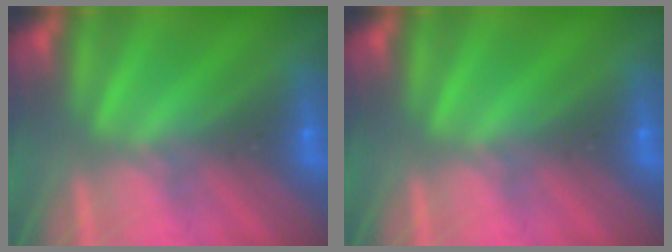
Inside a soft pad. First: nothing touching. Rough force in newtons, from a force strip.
{"total": 0.0}